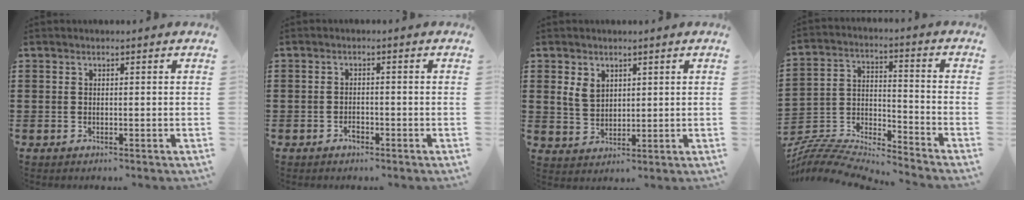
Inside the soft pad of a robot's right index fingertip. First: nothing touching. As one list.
[{"total": 1.4, "force": [-1.0, 0.6, 0.8], "torque": [-0.017, -0.004, -0.018]}, {"total": 3.8, "force": [1.6, 2.9, 1.9], "torque": [-0.047, 0.011, 0.030]}, {"total": 6.5, "force": [-6.4, 0.9, 0.9], "torque": [-0.028, -0.005, -0.133]}]